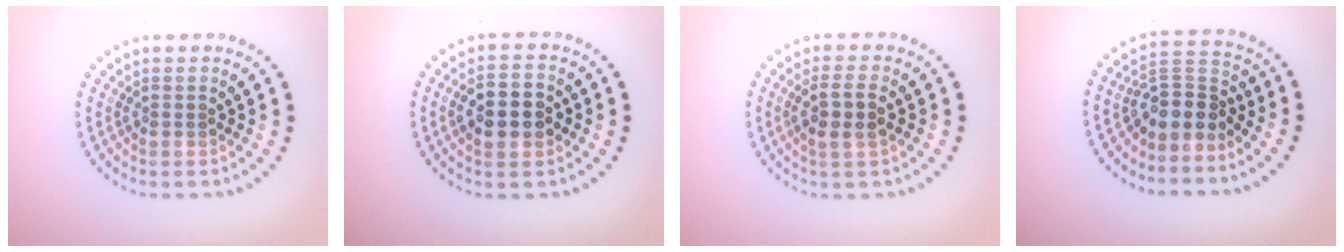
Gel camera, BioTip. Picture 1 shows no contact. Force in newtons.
{"total": 4.4, "press": 4.4, "slide": 0.1}
{"total": 2.7, "press": 2.4, "slide": 1.1}
{"total": 3.6, "press": 2.6, "slide": 2.5}